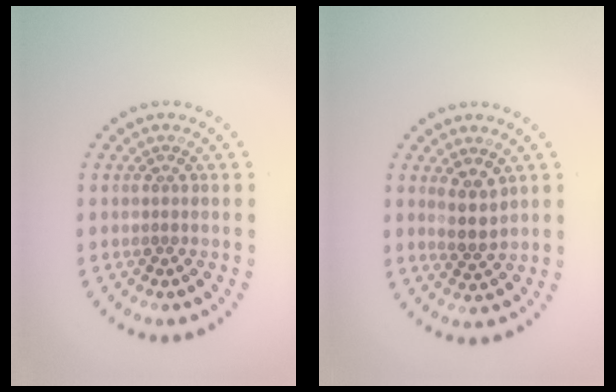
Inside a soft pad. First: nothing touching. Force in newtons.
{"total": 2.4, "press": 2.0, "slide": 1.3}